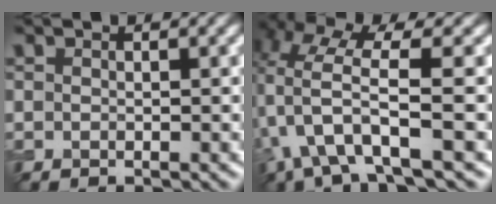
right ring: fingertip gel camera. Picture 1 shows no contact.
{"total": 6.6, "force": [-1.3, 1.8, 6.2], "torque": [-0.130, -0.001, -0.032]}